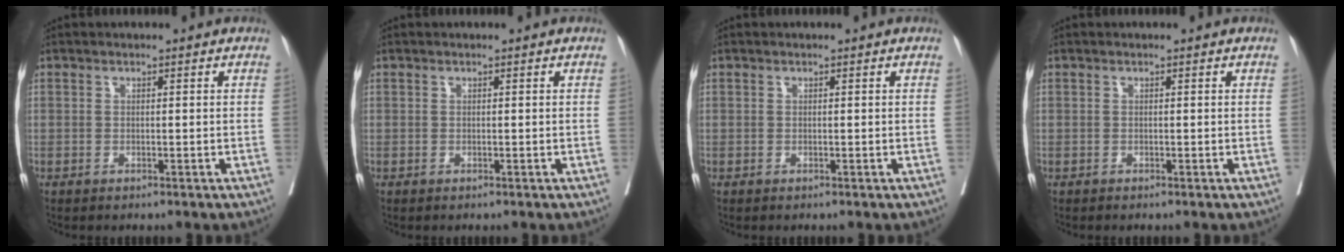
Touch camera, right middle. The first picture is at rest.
{"total": 0.0}
{"total": 0.0}
{"total": 0.0}